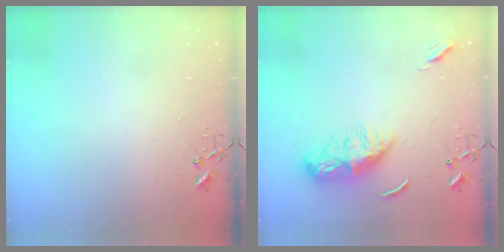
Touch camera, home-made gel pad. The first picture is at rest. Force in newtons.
{"total": 10.4, "press": 10.3, "slide": 0.7}